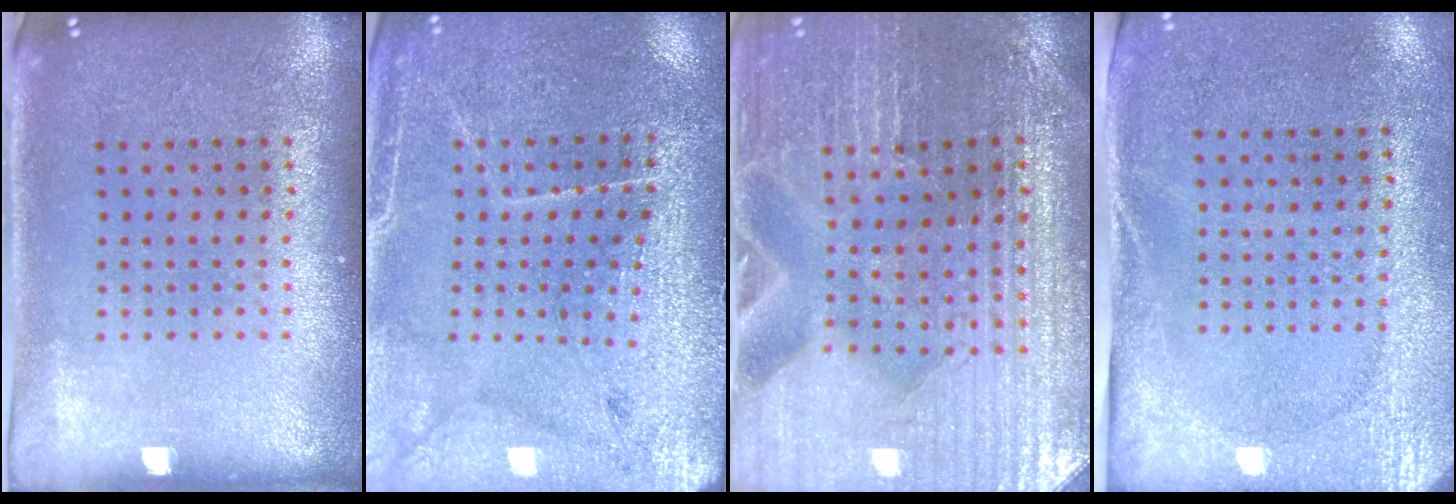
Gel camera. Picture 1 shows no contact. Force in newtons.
{"total": 3.0, "press": 2.9, "slide": 0.4}
{"total": 3.5, "press": 3.4, "slide": 0.3}
{"total": 2.7, "press": 2.2, "slide": 1.6}